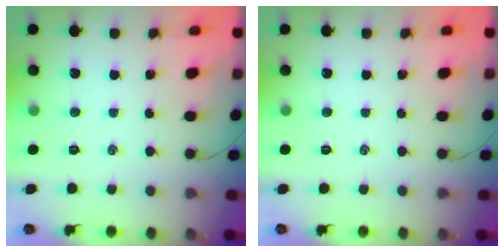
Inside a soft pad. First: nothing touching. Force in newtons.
{"total": 0.0}